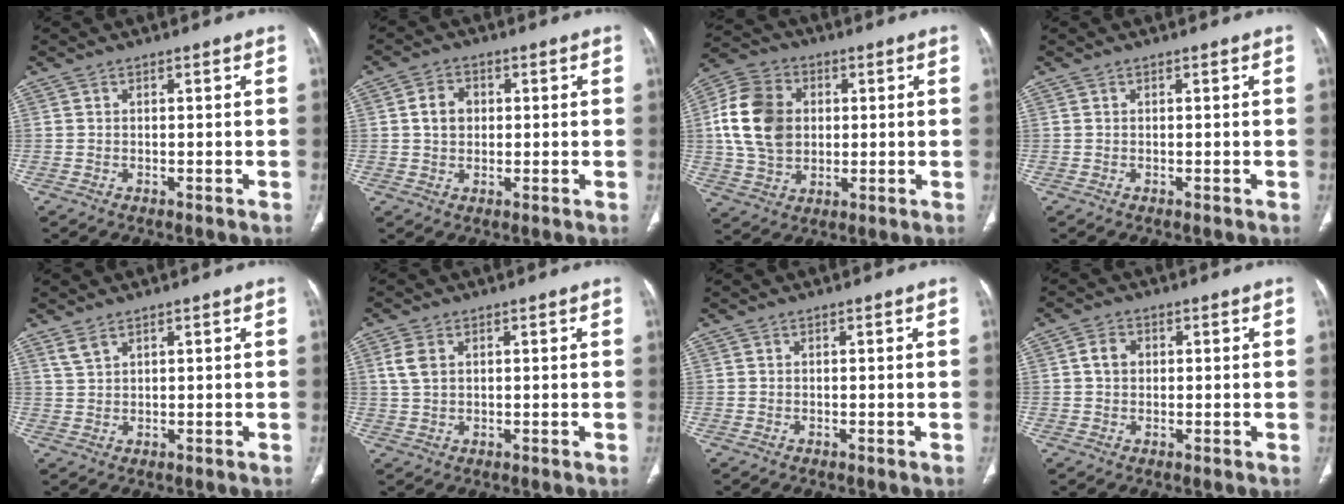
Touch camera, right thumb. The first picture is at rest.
{"total": 4.8, "force": [0.7, 3.8, 2.8], "torque": [-0.036, 0.005, 0.008]}
{"total": 14.7, "force": [1.7, 11.3, 9.2], "torque": [-0.161, 0.009, 0.031]}
{"total": 0.0}
{"total": 2.4, "force": [1.9, 0.9, 1.3], "torque": [-0.028, -0.001, 0.048]}
{"total": 4.0, "force": [1.3, 2.5, 2.8], "torque": [-0.065, 0.003, 0.032]}
{"total": 0.0}
{"total": 3.3, "force": [0.5, 2.6, 1.9], "torque": [-0.026, 0.006, 0.007]}